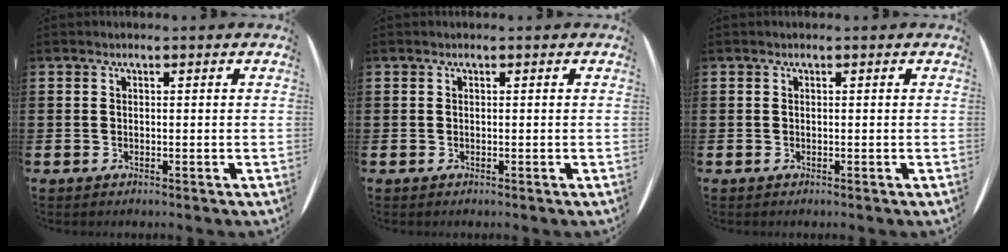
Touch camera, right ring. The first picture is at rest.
{"total": 0.0}
{"total": 0.0}